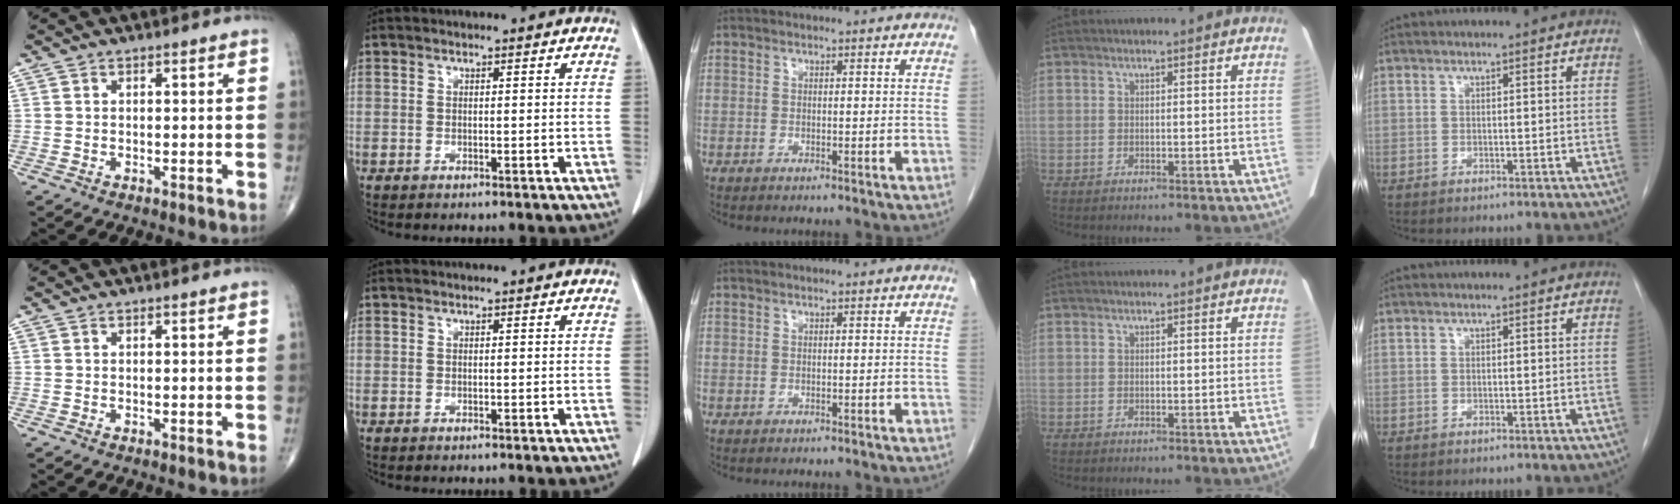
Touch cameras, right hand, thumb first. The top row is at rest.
{}